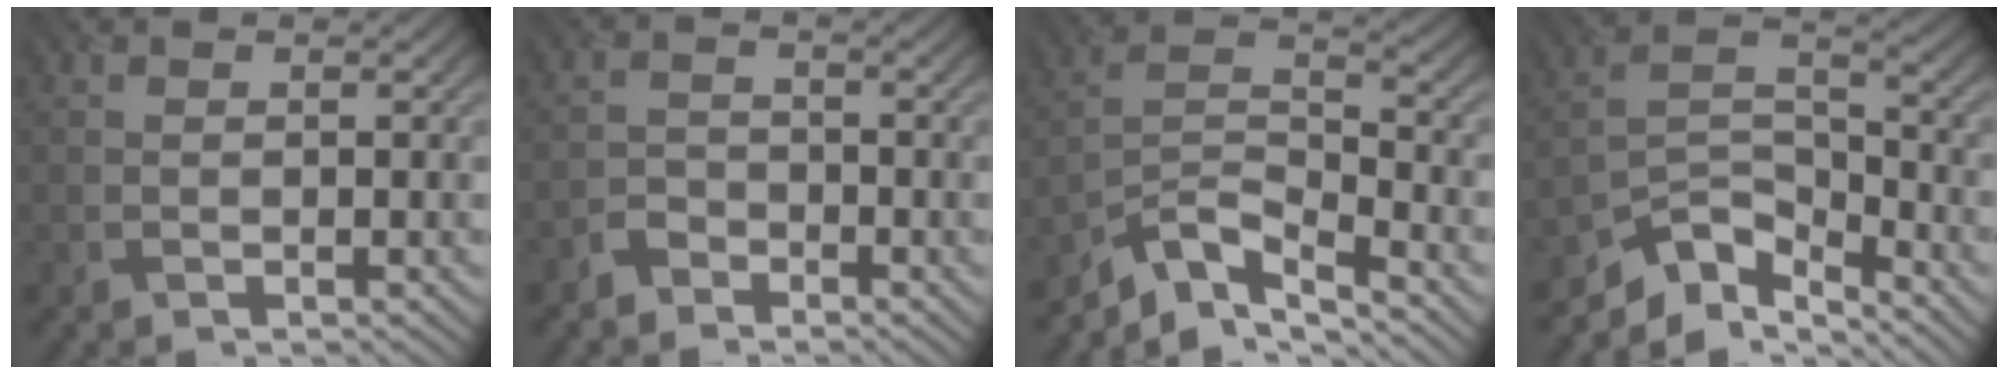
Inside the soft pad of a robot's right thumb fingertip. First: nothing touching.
{"total": 2.2, "force": [-1.8, 1.1, 0.4], "torque": [-0.004, 0.005, -0.043]}
{"total": 7.8, "force": [-6.1, 2.2, 4.3], "torque": [-0.076, -0.006, -0.130]}
{"total": 8.1, "force": [-6.6, 3.1, 3.7], "torque": [-0.060, -0.005, -0.138]}